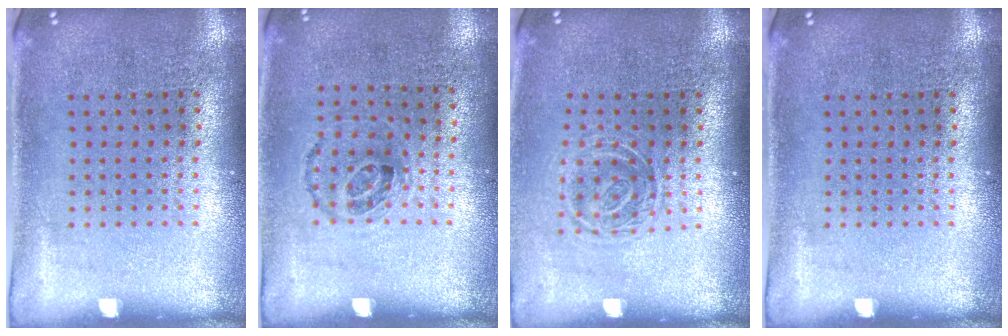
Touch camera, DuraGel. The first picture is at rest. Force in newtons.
{"total": 1.0, "press": 0.7, "slide": 0.7}
{"total": 1.4, "press": 1.1, "slide": 0.9}
{"total": 0.0}